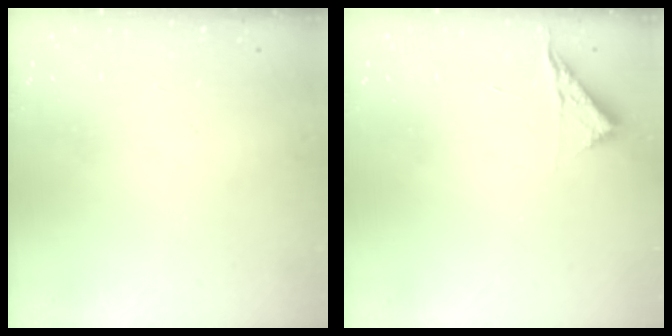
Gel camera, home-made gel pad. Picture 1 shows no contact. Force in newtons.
{"total": 5.1, "press": 5.0, "slide": 0.7}